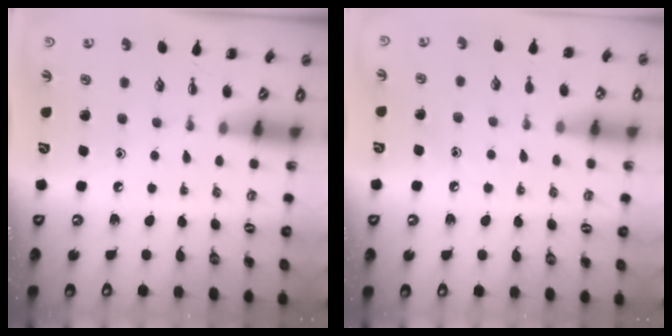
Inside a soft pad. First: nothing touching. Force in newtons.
{"total": 7.5, "press": 7.3, "slide": 2.0}